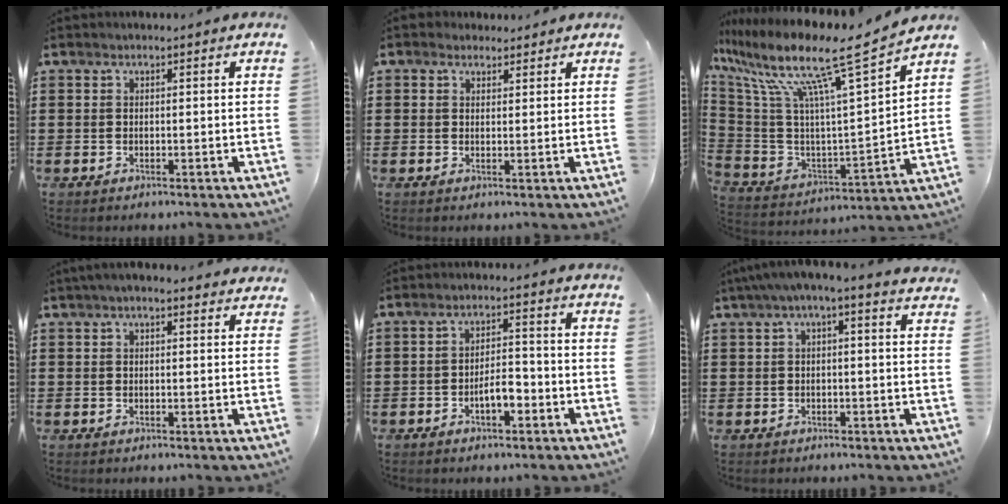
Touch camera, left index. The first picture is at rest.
{"total": 1.8, "force": [1.5, 1.0, 0.1], "torque": [0.001, 0.003, 0.027]}
{"total": 13.9, "force": [9.5, 1.4, 10.1], "torque": [-0.212, -0.058, 0.144]}
{"total": 2.5, "force": [2.0, 0.7, 1.5], "torque": [-0.032, 0.008, 0.036]}
{"total": 4.3, "force": [-1.8, 1.7, 3.5], "torque": [-0.061, 0.010, -0.034]}
{"total": 2.0, "force": [0.7, 0.0, 1.9], "torque": [-0.035, 0.002, 0.013]}